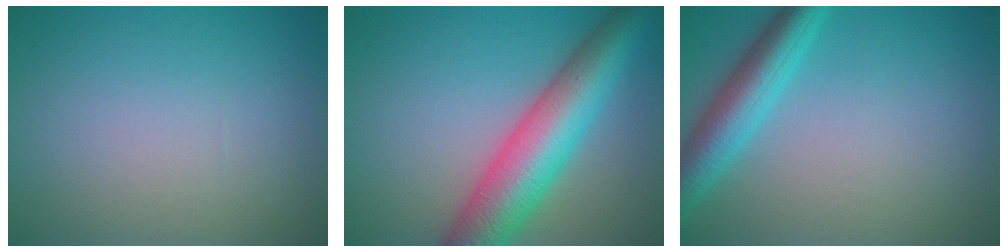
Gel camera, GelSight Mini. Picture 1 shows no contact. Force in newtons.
{"total": 9.3, "press": 9.3, "slide": 0.3}
{"total": 4.8, "press": 4.8, "slide": 0.1}